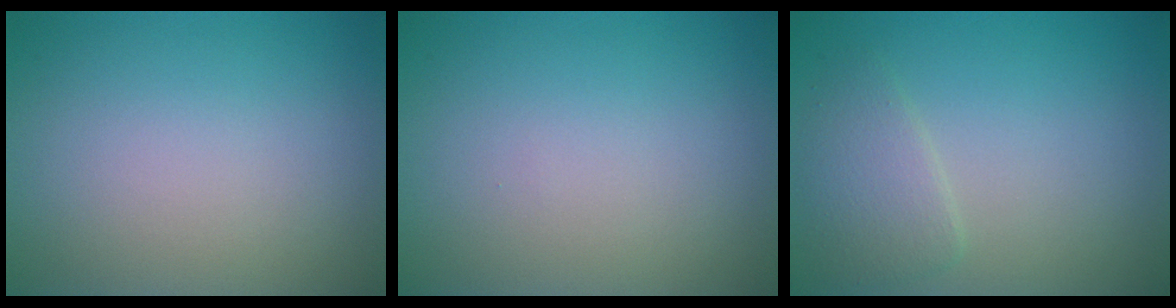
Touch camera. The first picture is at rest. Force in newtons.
{"total": 0.0}
{"total": 2.4, "press": 2.4, "slide": 0.0}